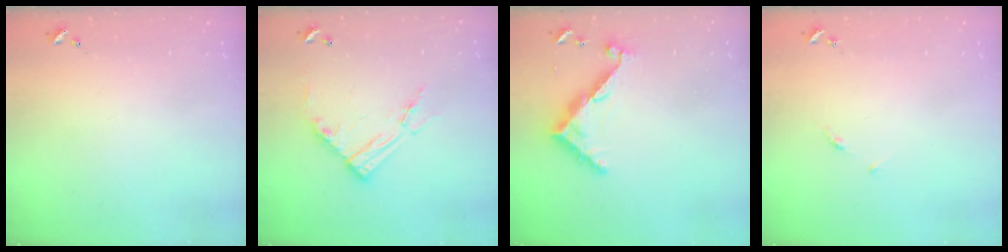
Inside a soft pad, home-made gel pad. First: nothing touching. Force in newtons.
{"total": 13.1, "press": 13.0, "slide": 1.2}
{"total": 9.0, "press": 9.0, "slide": 0.5}
{"total": 3.9, "press": 3.8, "slide": 0.5}